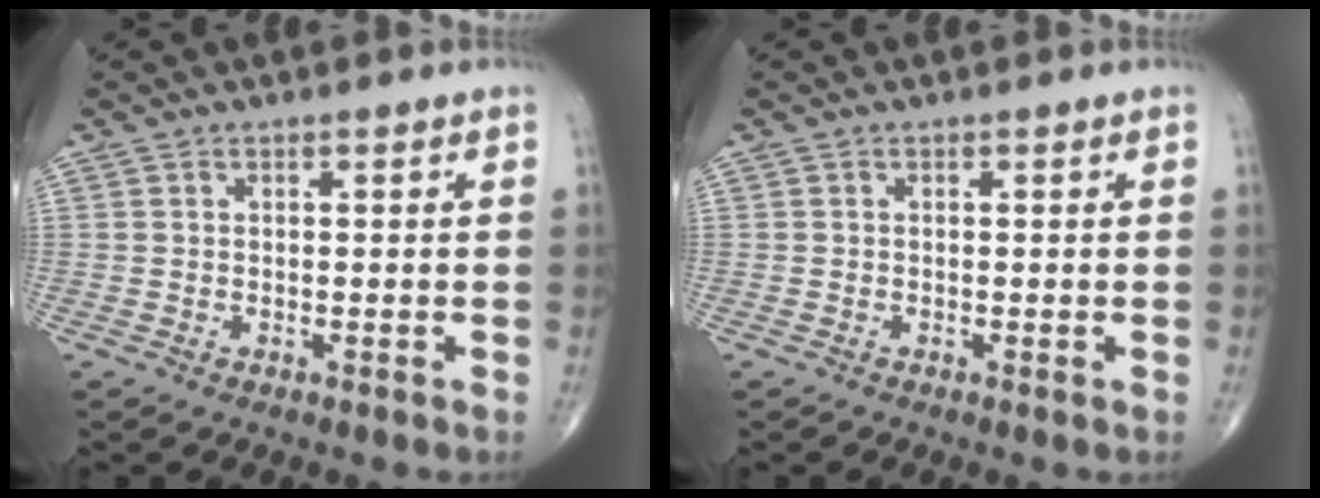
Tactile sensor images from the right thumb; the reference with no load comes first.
{"total": 0.6, "force": [-0.5, 0.1, 0.2], "torque": [-0.001, -0.002, -0.014]}